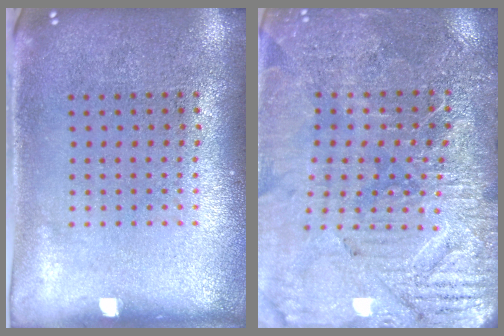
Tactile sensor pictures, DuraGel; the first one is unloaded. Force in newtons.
{"total": 3.4, "press": 3.4, "slide": 0.2}